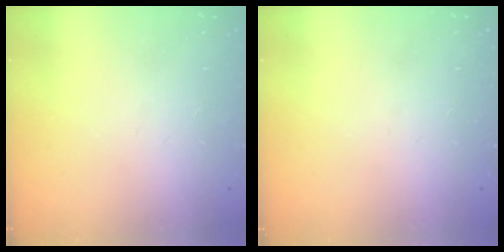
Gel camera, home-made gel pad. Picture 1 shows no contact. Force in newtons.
{"total": 0.0}